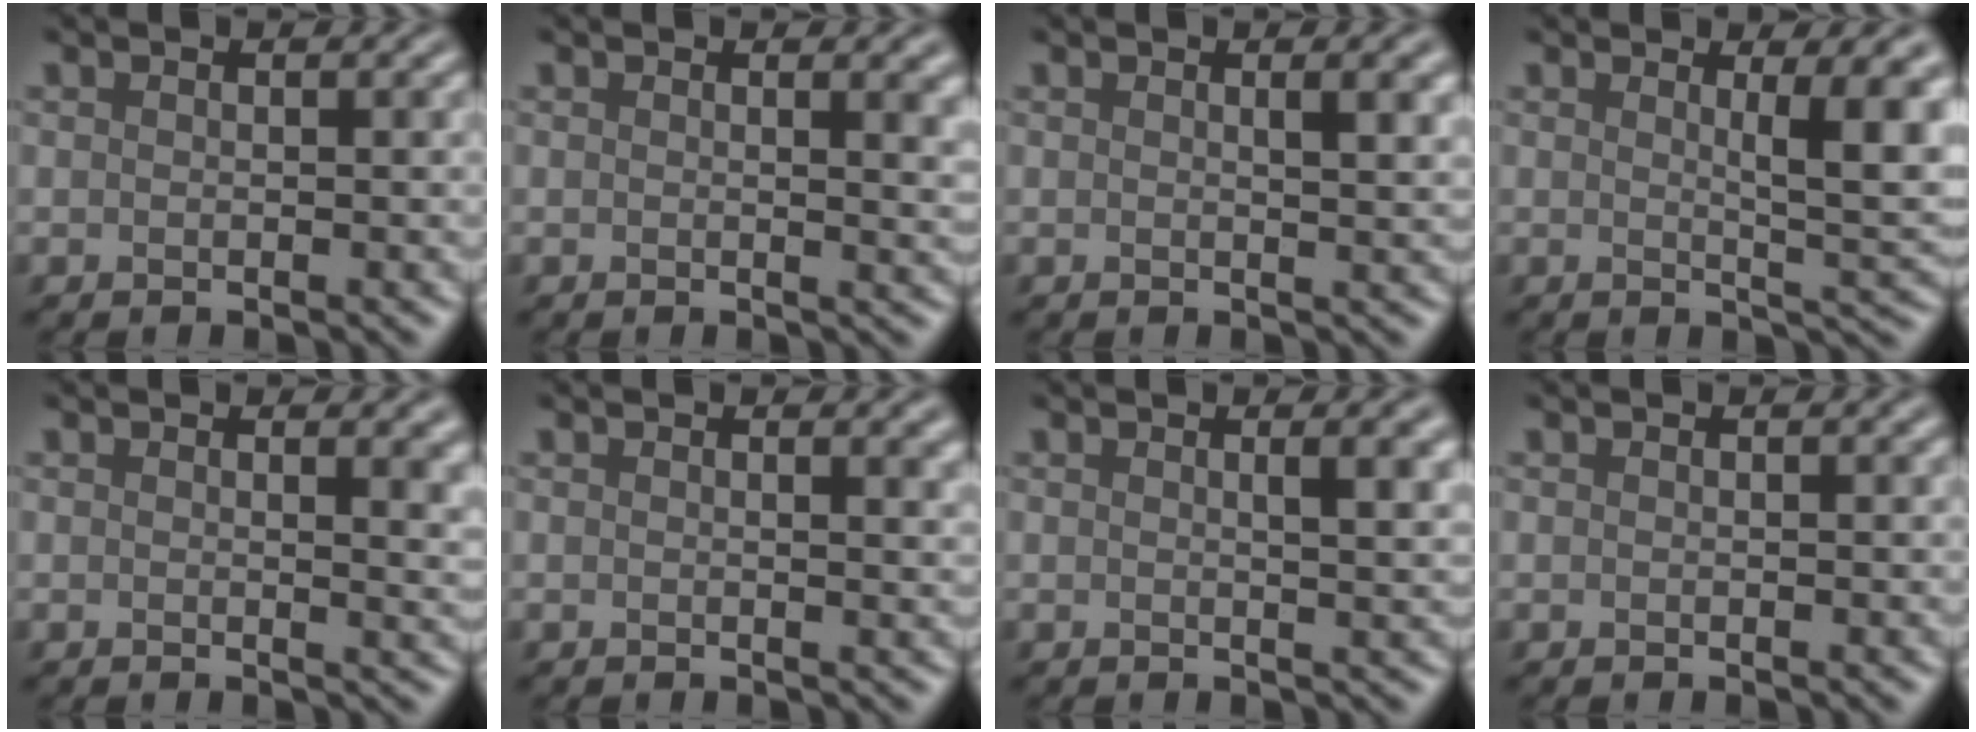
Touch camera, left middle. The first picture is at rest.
{"total": 2.3, "force": [0.9, 0.9, 1.9], "torque": [-0.017, -0.001, 0.013]}
{"total": 2.2, "force": [0.8, 0.5, 1.9], "torque": [-0.018, 0.001, 0.012]}
{"total": 5.2, "force": [1.5, 1.2, 4.8], "torque": [-0.065, -0.009, 0.025]}
{"total": 2.7, "force": [1.1, 1.1, 2.2], "torque": [-0.018, -0.001, 0.015]}
{"total": 1.2, "force": [0.7, 0.3, 0.9], "torque": [-0.008, -0.001, 0.012]}
{"total": 2.5, "force": [0.8, 0.7, 2.3], "torque": [-0.021, 0.002, 0.012]}
{"total": 0.0}